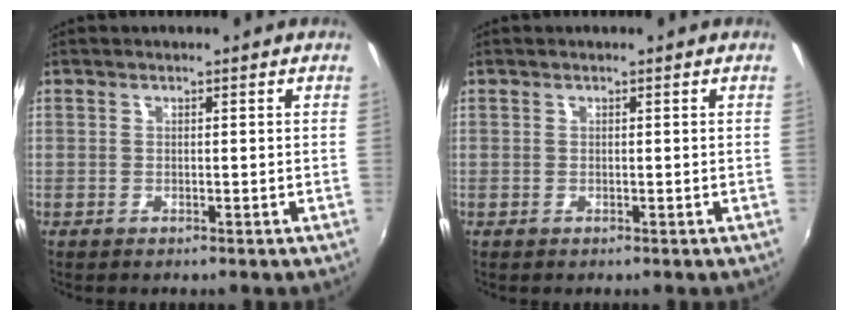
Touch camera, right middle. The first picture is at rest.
{"total": 0.0}